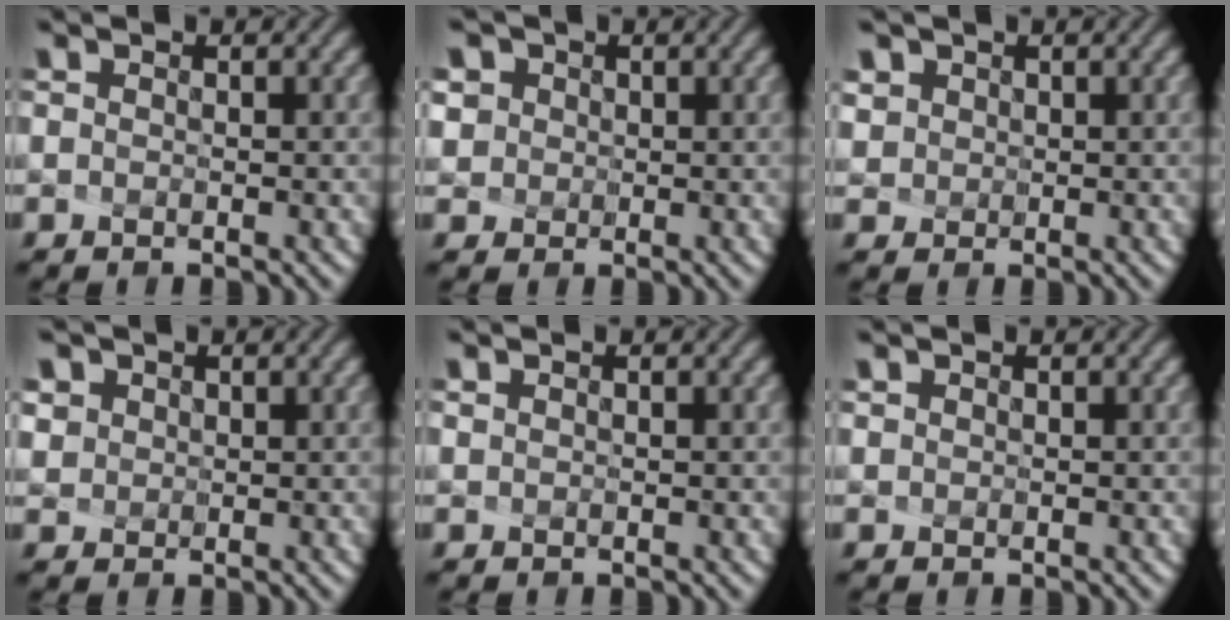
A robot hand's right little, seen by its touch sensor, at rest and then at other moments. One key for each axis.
{"total": 4.3, "fx": 2.1, "fy": 3.6, "fz": 1.3, "tx": -0.037, "ty": 0.011, "tz": 0.034}
{"total": 2.4, "fx": 1.3, "fy": 1.9, "fz": 0.4, "tx": -0.025, "ty": -0.001, "tz": 0.036}
{"total": 3.0, "fx": 1.7, "fy": 2.4, "fz": 0.7, "tx": -0.031, "ty": 0.000, "tz": 0.039}
{"total": 0.6, "fx": 0.5, "fy": 0.2, "fz": 0.2, "tx": -0.010, "ty": 0.005, "tz": 0.009}
{"total": 0.7, "fx": 0.6, "fy": 0.4, "fz": 0.1, "tx": -0.007, "ty": 0.001, "tz": 0.016}